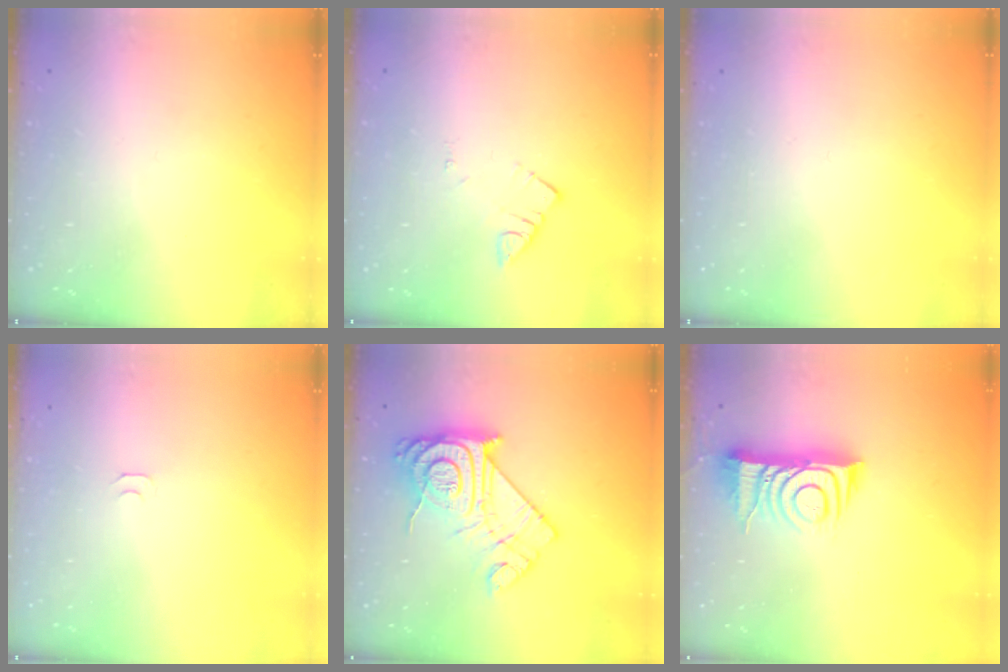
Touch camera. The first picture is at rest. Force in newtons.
{"total": 3.5, "press": 3.5, "slide": 0.2}
{"total": 1.7, "press": 1.7, "slide": 0.1}
{"total": 5.1, "press": 5.1, "slide": 0.5}
{"total": 18.1, "press": 18.0, "slide": 1.5}
{"total": 12.0, "press": 12.0, "slide": 1.1}